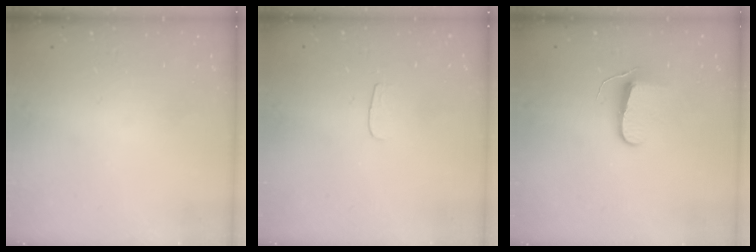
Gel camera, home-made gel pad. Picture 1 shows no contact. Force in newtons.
{"total": 3.5, "press": 3.4, "slide": 0.4}
{"total": 7.2, "press": 7.2, "slide": 0.7}